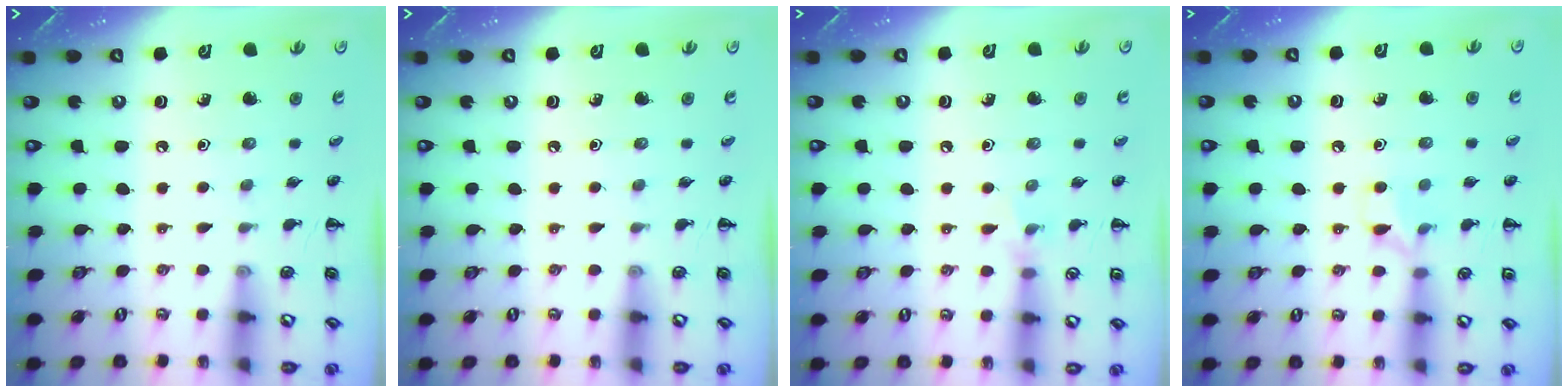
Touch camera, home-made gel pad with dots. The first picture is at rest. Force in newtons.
{"total": 0.0}
{"total": 4.8, "press": 4.5, "slide": 1.8}
{"total": 6.3, "press": 6.1, "slide": 1.5}